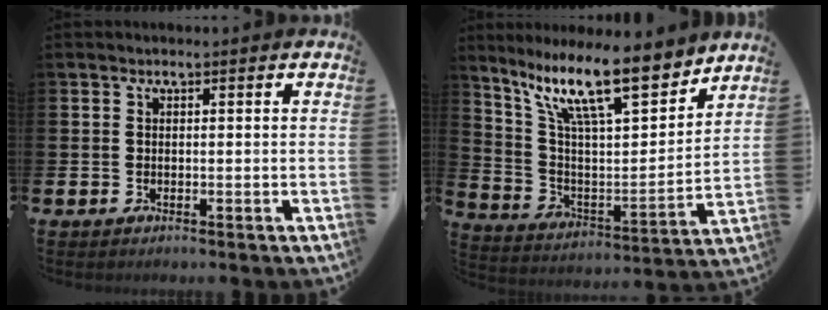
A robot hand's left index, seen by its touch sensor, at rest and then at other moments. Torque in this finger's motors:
{"motor_torque": [0.69, -1.39, 1.05, 0.21]}